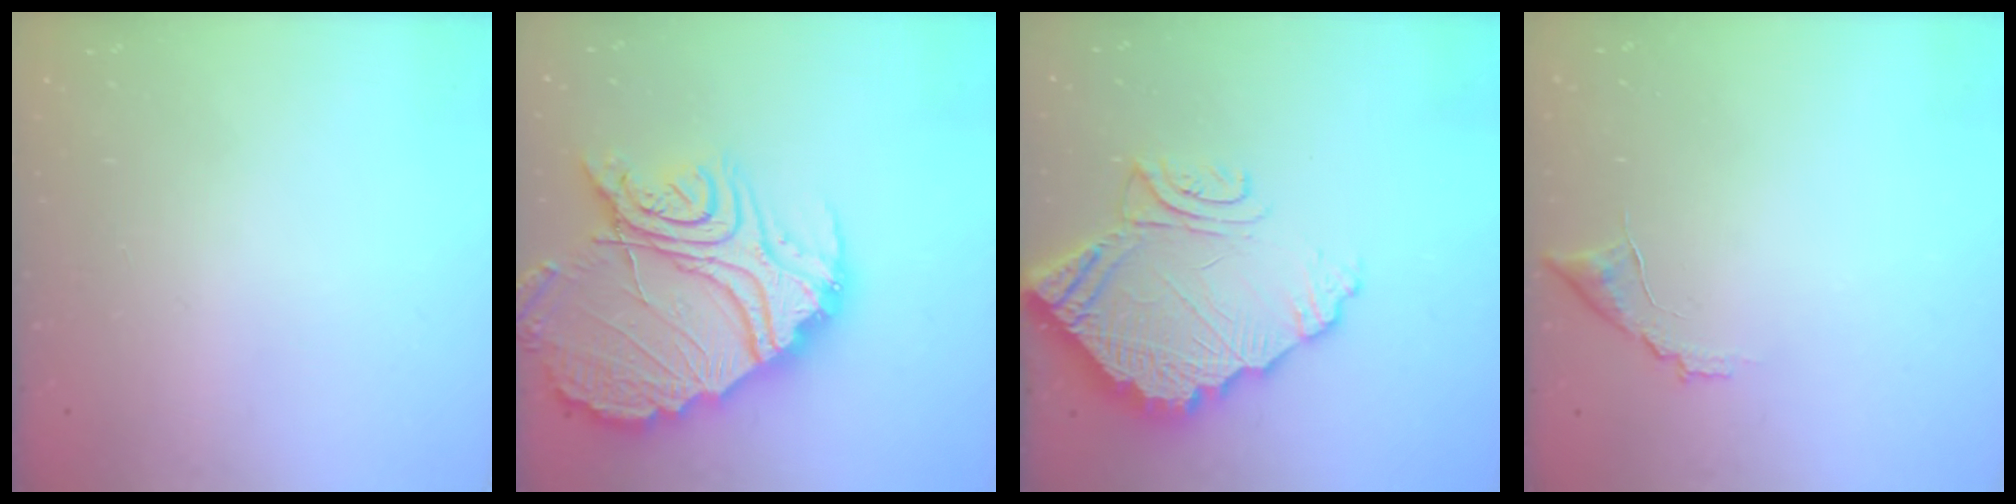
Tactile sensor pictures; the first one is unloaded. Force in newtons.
{"total": 27.7, "press": 27.6, "slide": 2.4}
{"total": 16.9, "press": 16.8, "slide": 1.4}
{"total": 7.2, "press": 7.2, "slide": 0.3}